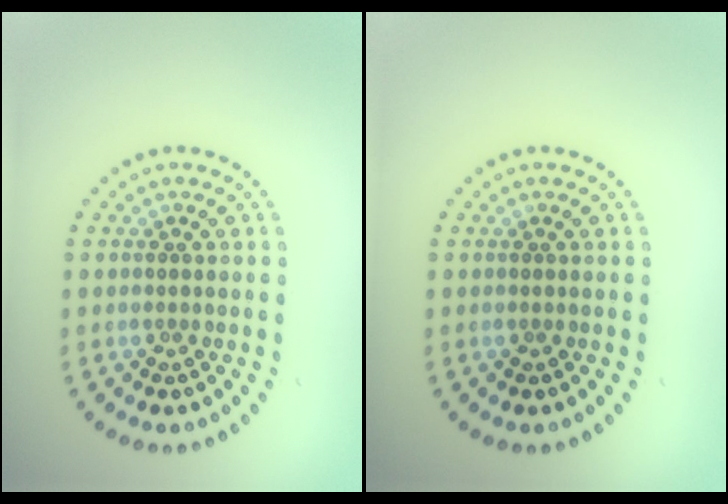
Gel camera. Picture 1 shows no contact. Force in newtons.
{"total": 0.0}